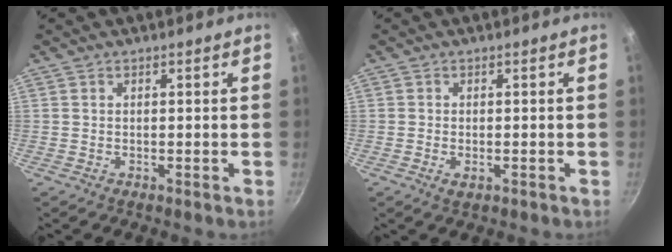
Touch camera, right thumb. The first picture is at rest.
{"total": 2.0, "force": [-0.7, 1.1, 1.6], "torque": [-0.027, -0.003, -0.011]}